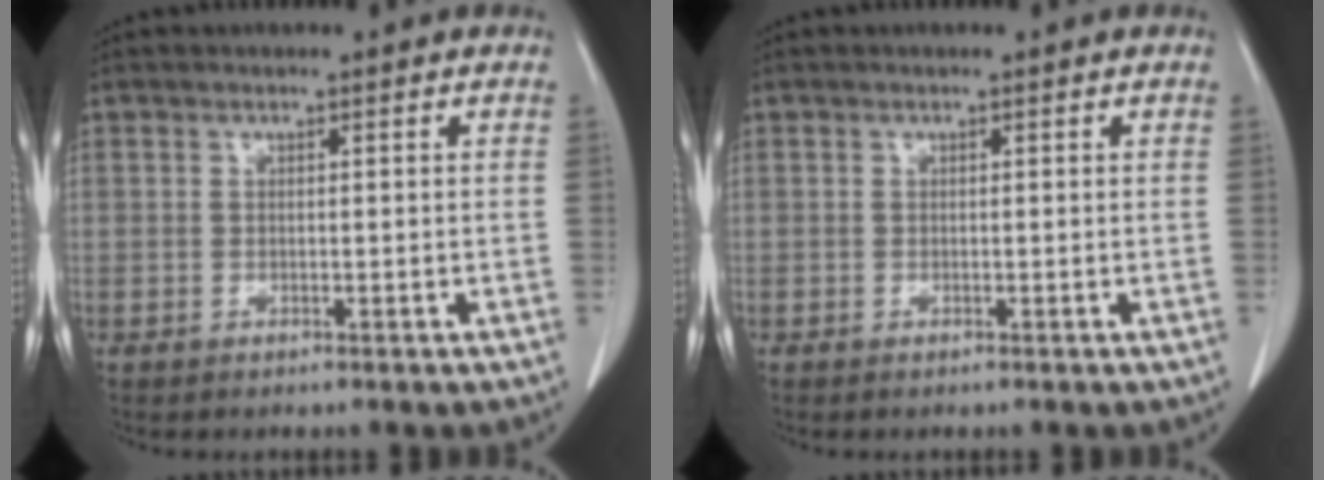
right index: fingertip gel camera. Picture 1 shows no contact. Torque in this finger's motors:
{"motor_torque": [0.10, -0.06, 0.00, 0.01]}